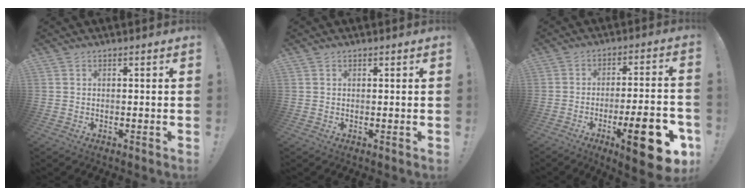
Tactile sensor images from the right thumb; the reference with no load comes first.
{"total": 0.5, "force": [0.4, 0.3, 0.1], "torque": [0.005, -0.003, 0.007]}
{"total": 17.6, "force": [-8.1, 4.3, 15.1], "torque": [-0.197, 0.038, -0.116]}